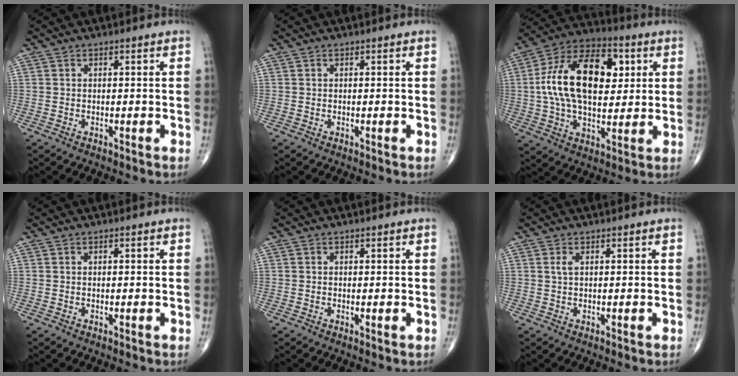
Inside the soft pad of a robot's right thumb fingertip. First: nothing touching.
{"total": 0.0}
{"total": 21.2, "force": [3.7, 12.1, 17.0], "torque": [-0.279, 0.013, 0.058]}
{"total": 0.0}
{"total": 0.0}
{"total": 1.0, "force": [0.4, 0.2, 0.9], "torque": [-0.026, 0.005, 0.009]}